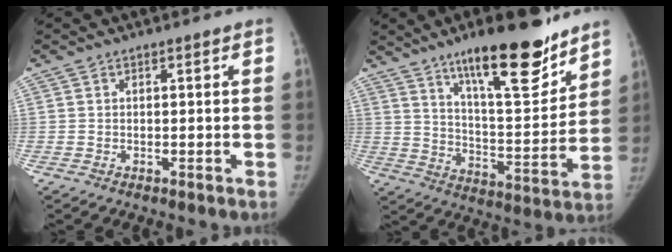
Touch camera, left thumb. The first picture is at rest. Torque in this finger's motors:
{"motor_torque": [1.43, -0.50, 1.48, -1.29, 0.45]}